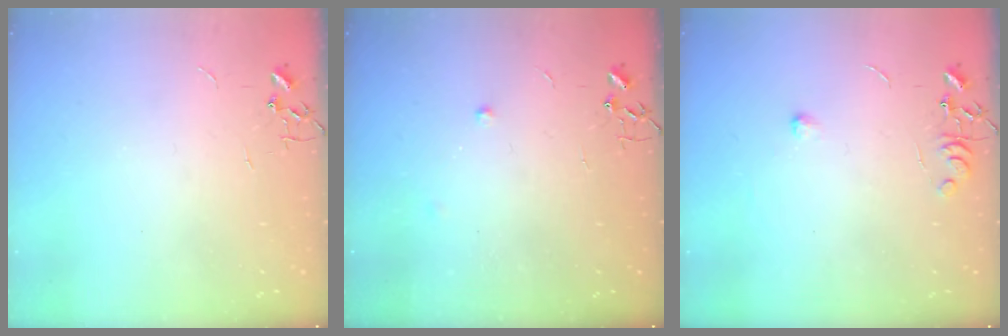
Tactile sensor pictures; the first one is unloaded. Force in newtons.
{"total": 4.6, "press": 4.4, "slide": 1.1}
{"total": 6.9, "press": 6.8, "slide": 0.9}